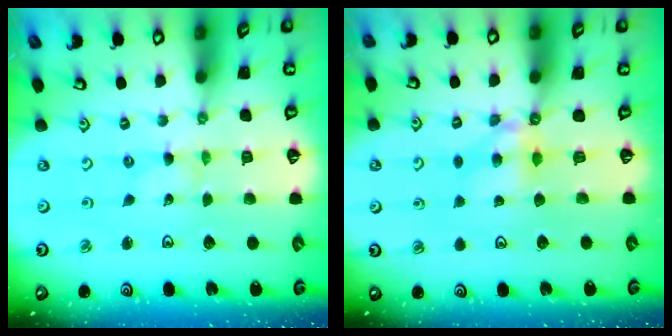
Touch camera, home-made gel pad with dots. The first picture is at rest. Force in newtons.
{"total": 5.4, "press": 5.4, "slide": 0.4}